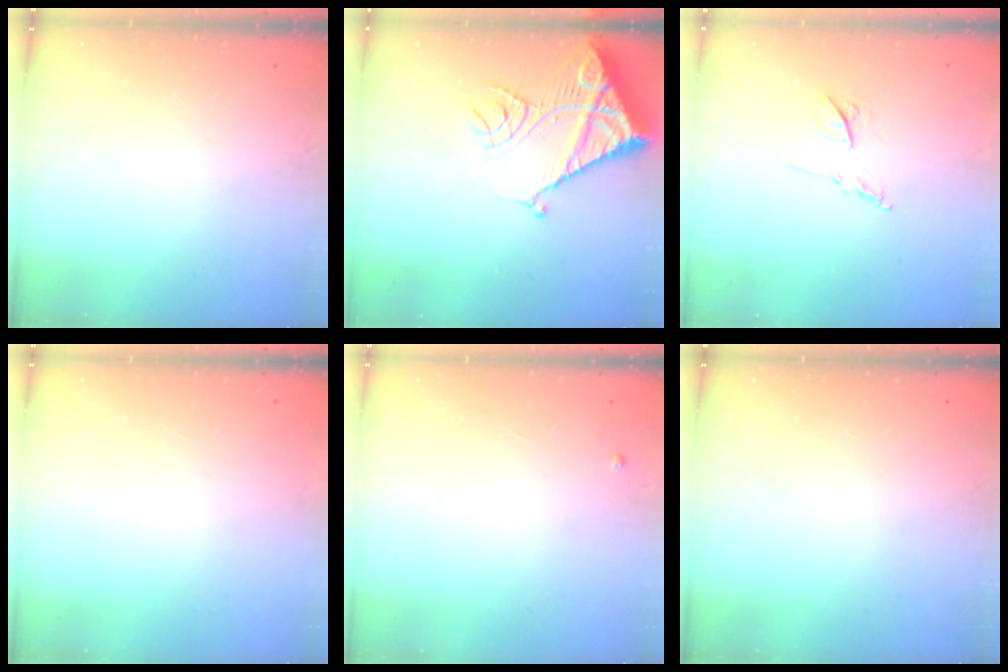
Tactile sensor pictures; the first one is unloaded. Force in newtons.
{"total": 13.7, "press": 13.6, "slide": 1.6}
{"total": 7.7, "press": 7.7, "slide": 0.5}
{"total": 1.5, "press": 1.5, "slide": 0.1}
{"total": 2.4, "press": 2.4, "slide": 0.4}
{"total": 0.0}